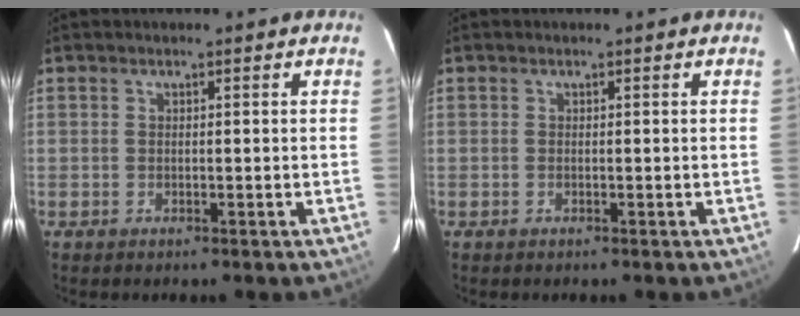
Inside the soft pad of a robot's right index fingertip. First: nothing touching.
{"total": 0.0}